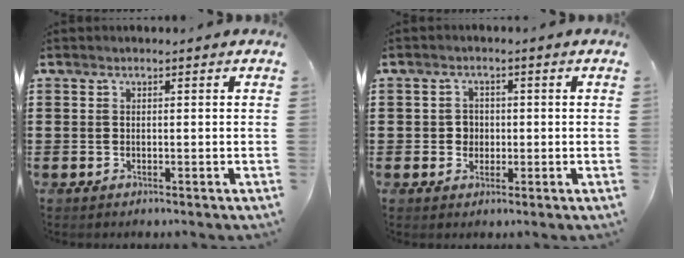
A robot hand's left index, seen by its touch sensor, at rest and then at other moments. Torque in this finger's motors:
{"motor_torque": [-0.06, 0.24, 0.00, 0.00]}